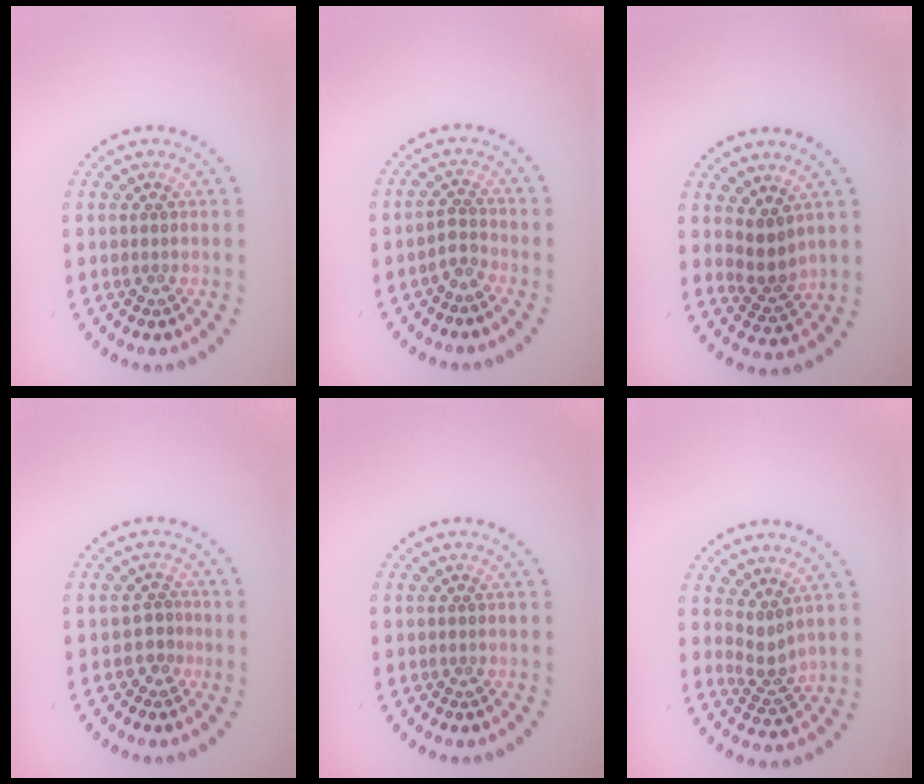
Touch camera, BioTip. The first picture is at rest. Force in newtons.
{"total": 1.7, "press": 1.2, "slide": 1.3}
{"total": 2.4, "press": 1.9, "slide": 1.4}
{"total": 1.5, "press": 1.2, "slide": 1.0}
{"total": 0.0}
{"total": 2.2, "press": 1.5, "slide": 1.6}